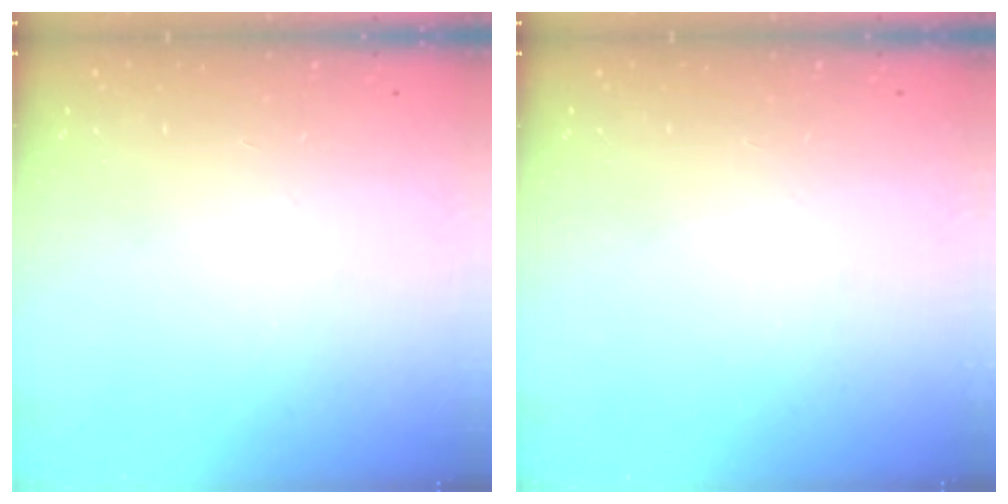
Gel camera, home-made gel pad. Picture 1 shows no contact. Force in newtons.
{"total": 0.0}